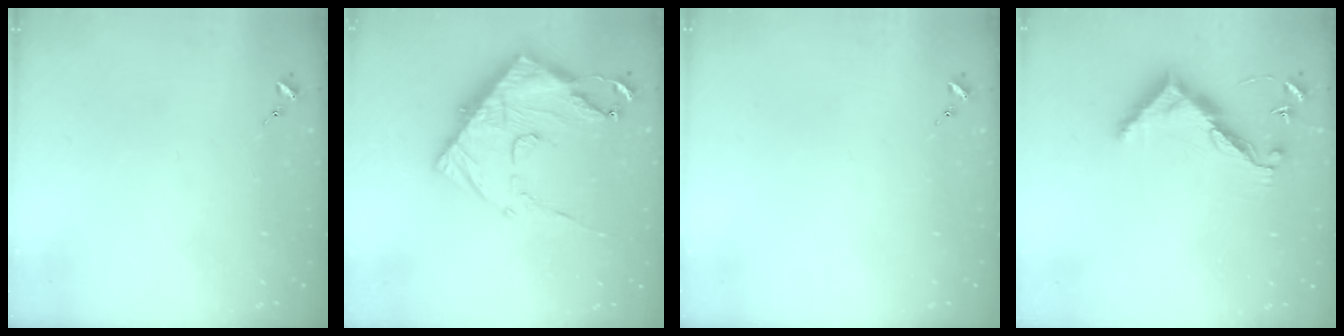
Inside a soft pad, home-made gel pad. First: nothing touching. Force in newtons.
{"total": 20.8, "press": 20.7, "slide": 2.0}
{"total": 0.0}
{"total": 10.6, "press": 10.6, "slide": 0.4}